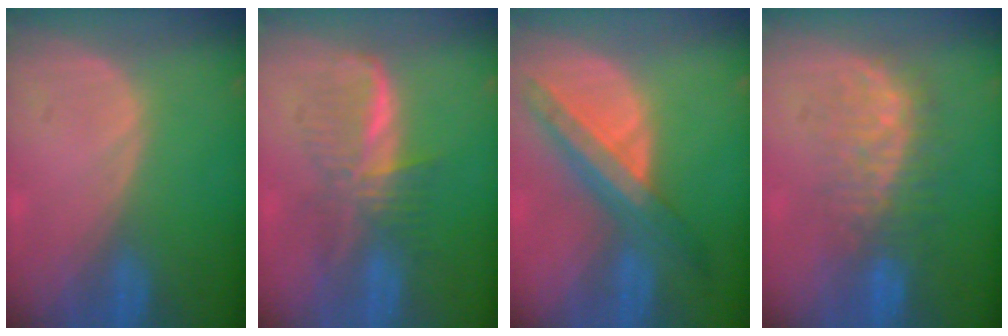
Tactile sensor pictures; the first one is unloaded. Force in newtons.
{"total": 6.2, "press": 6.2, "slide": 0.4}
{"total": 8.6, "press": 7.5, "slide": 4.2}
{"total": 7.9, "press": 7.8, "slide": 1.1}